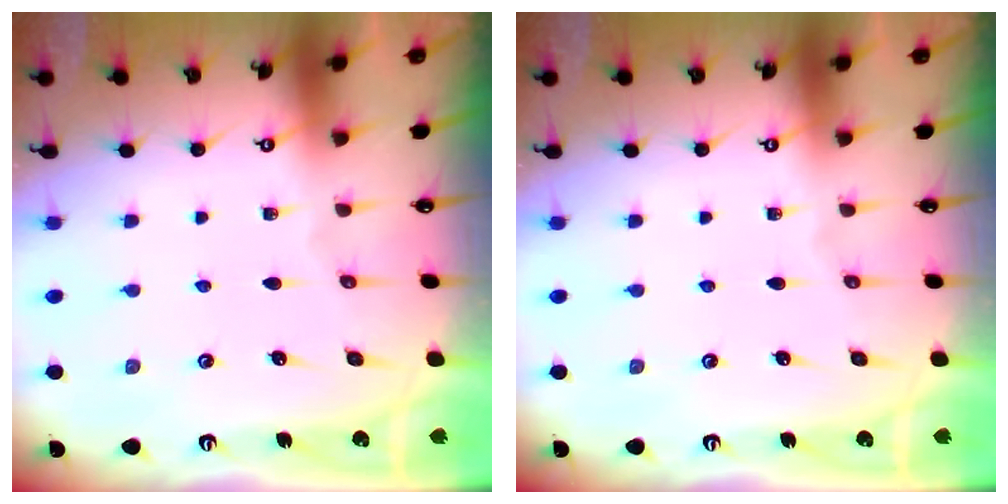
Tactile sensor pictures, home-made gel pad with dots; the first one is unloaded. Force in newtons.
{"total": 0.0}